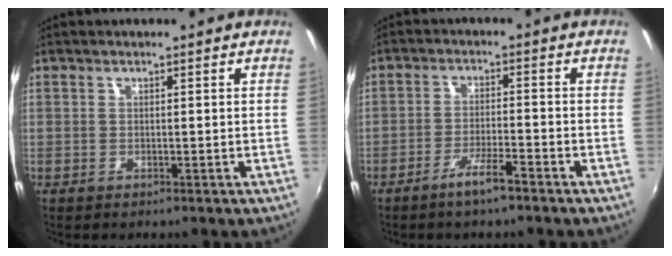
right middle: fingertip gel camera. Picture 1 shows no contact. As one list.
[{"total": 4.9, "force": [-3.6, 0.2, 3.3], "torque": [-0.075, -0.003, -0.065]}]